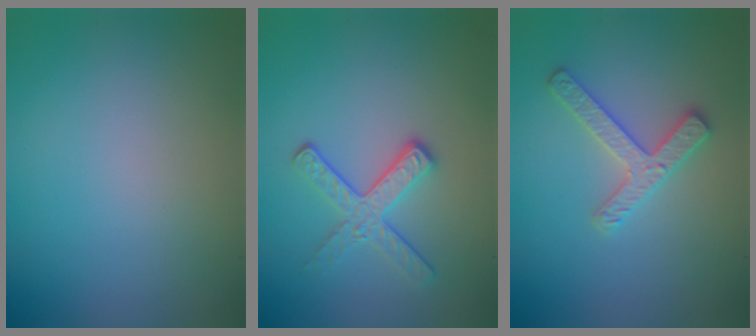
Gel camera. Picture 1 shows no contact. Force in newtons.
{"total": 3.1, "press": 2.5, "slide": 1.9}
{"total": 2.7, "press": 2.7, "slide": 0.3}